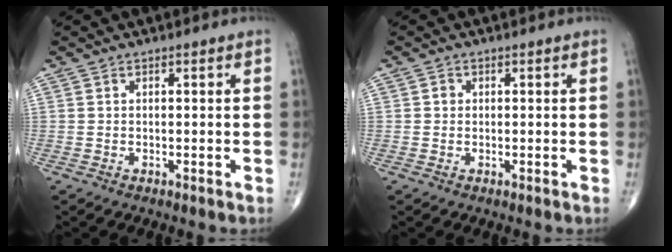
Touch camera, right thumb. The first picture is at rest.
{"total": 1.0, "force": [0.1, 0.9, 0.3], "torque": [-0.001, 0.002, 0.000]}